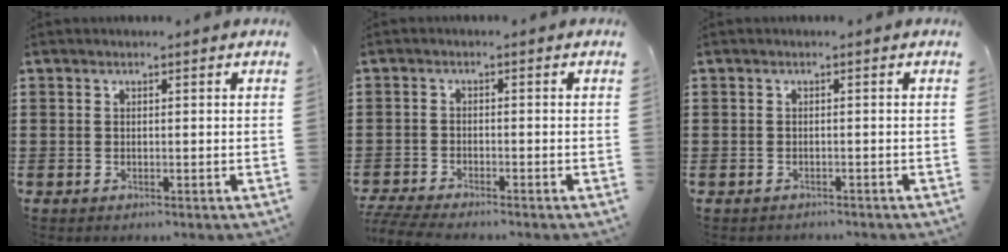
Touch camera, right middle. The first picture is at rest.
{"total": 3.2, "force": [-3.1, 0.1, 1.0], "torque": [-0.030, -0.008, -0.067]}
{"total": 0.7, "force": [-0.7, 0.1, -0.1], "torque": [0.001, 0.003, -0.016]}